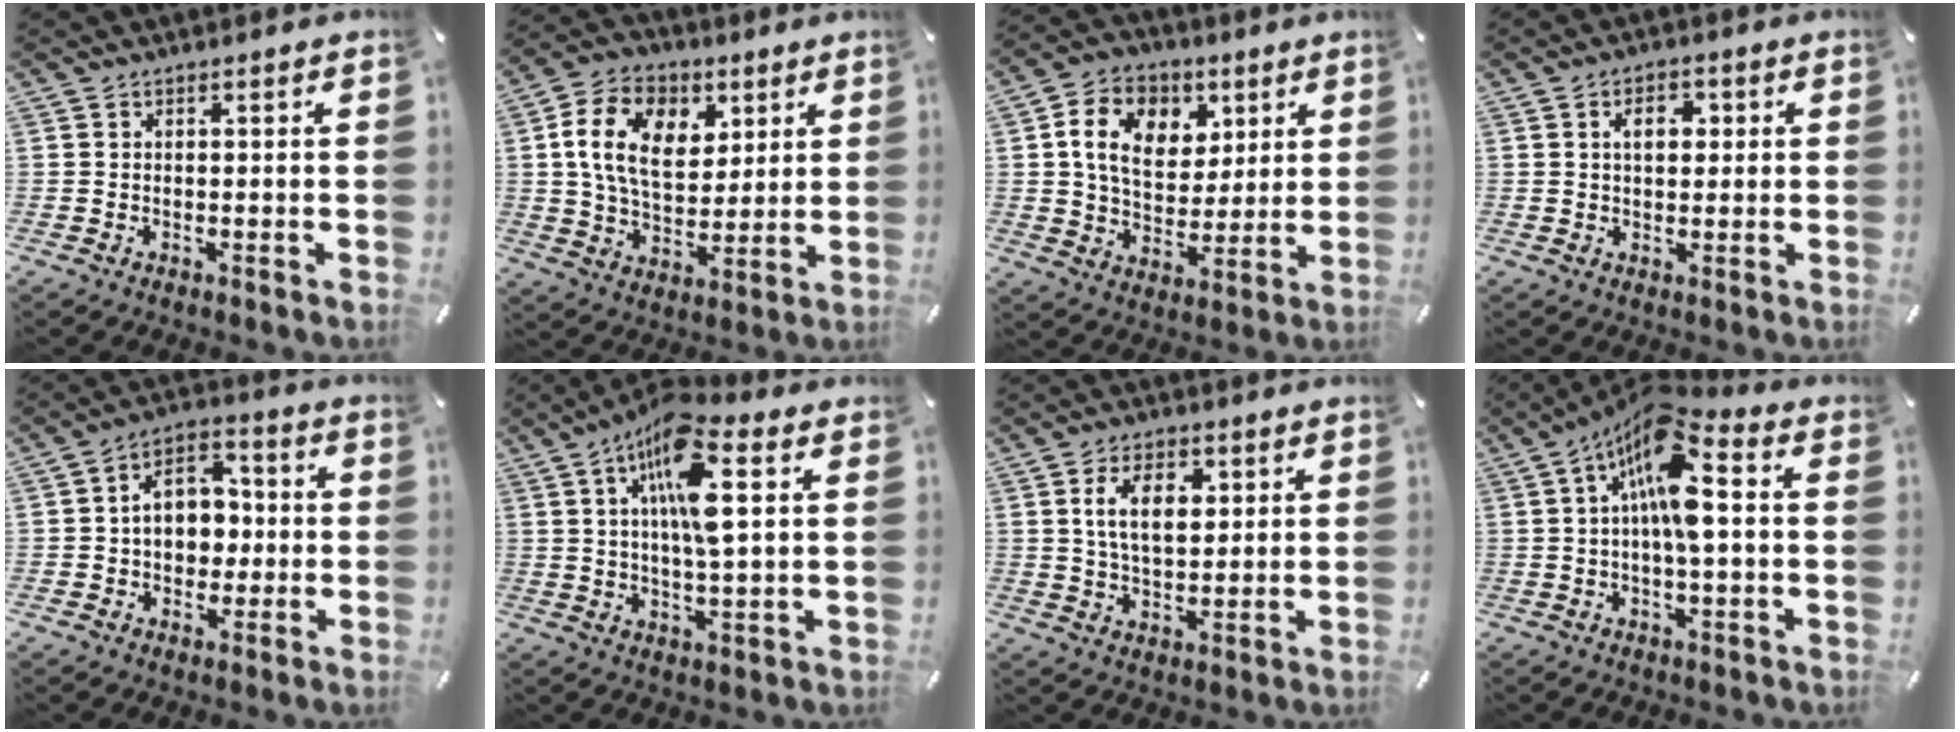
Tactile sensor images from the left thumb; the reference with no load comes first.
{"total": 14.5, "force": [4.6, 10.2, 9.1], "torque": [-0.158, 0.006, 0.084]}
{"total": 12.5, "force": [4.6, 9.7, 6.4], "torque": [-0.105, -0.005, 0.085]}
{"total": 5.0, "force": [1.1, 3.3, 3.6], "torque": [-0.046, -0.002, 0.009]}
{"total": 9.4, "force": [-0.6, 7.3, 5.8], "torque": [-0.094, 0.013, -0.010]}
{"total": 14.2, "force": [5.4, 4.6, 12.4], "torque": [-0.230, -0.013, 0.086]}
{"total": 9.4, "force": [2.7, 5.8, 6.9], "torque": [-0.129, 0.004, 0.044]}
{"total": 14.4, "force": [2.8, 5.4, 13.1], "torque": [-0.241, -0.014, 0.046]}